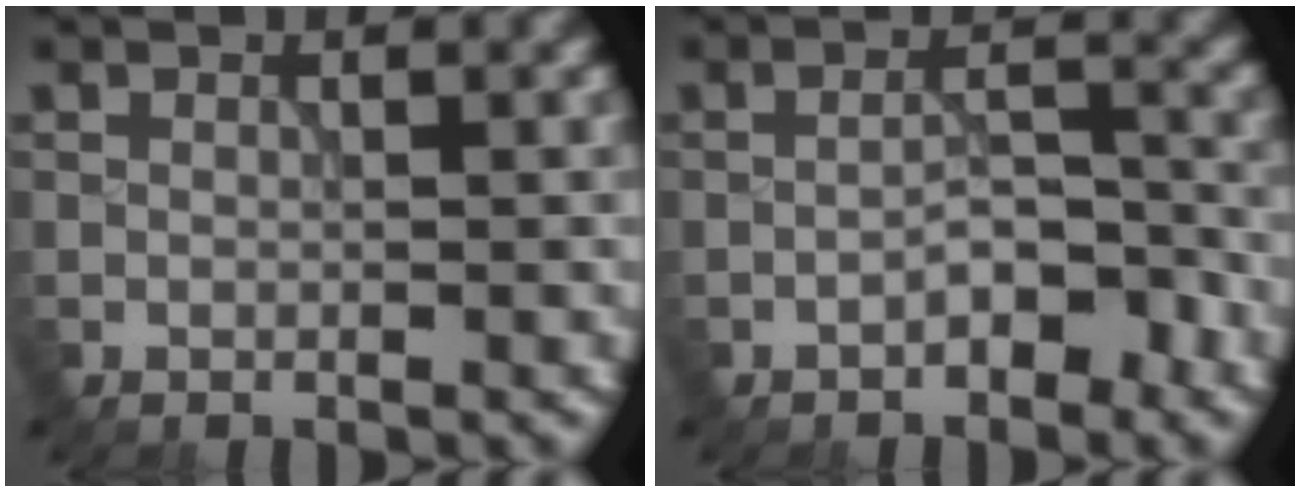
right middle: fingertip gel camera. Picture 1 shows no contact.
{"total": 2.8, "force": [-1.7, 1.0, 2.0], "torque": [-0.030, 0.010, -0.030]}